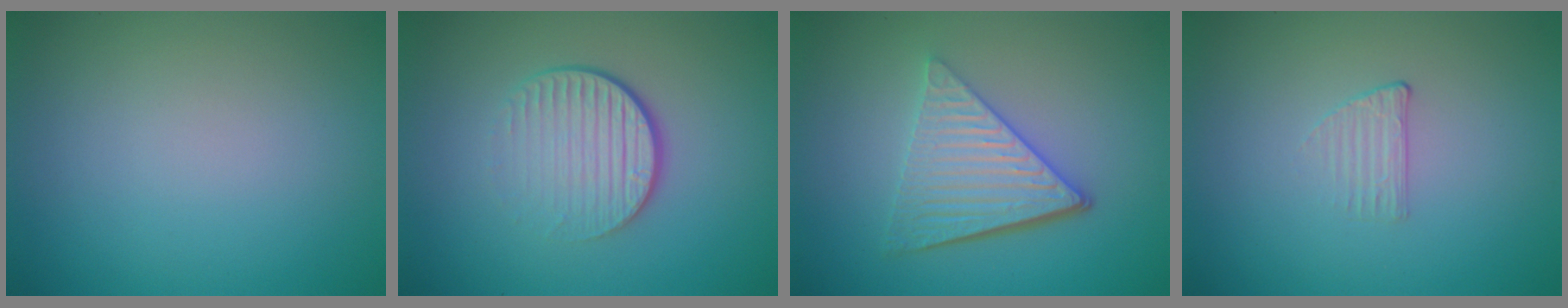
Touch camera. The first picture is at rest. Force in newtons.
{"total": 4.4, "press": 2.7, "slide": 3.5}
{"total": 5.4, "press": 3.8, "slide": 3.8}
{"total": 1.0, "press": 0.3, "slide": 1.0}